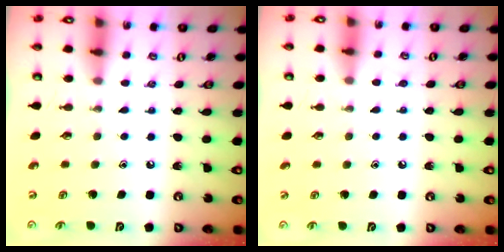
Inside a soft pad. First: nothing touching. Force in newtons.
{"total": 3.2, "press": 3.2, "slide": 0.4}